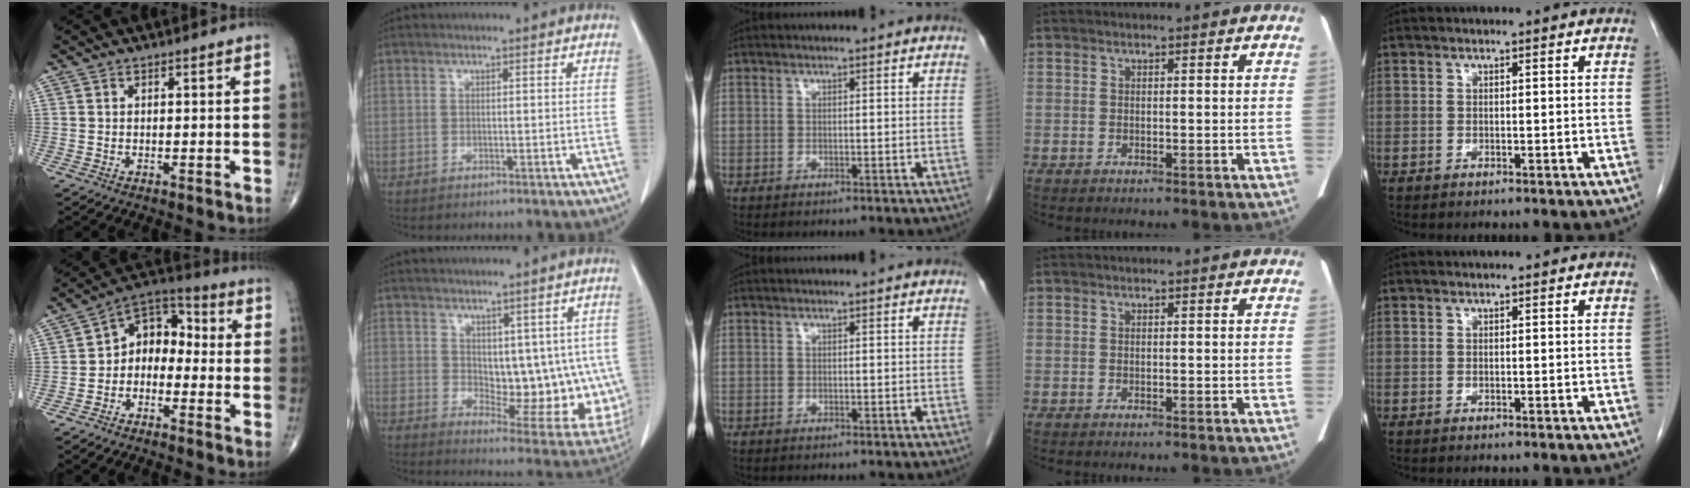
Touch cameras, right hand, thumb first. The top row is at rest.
{"thumb": {"total": 9.0, "force": [-1.7, 6.7, 5.8], "torque": [-0.058, 0.050, -0.050]}, "index": {"total": 13.1, "force": [1.6, 6.8, 11.1], "torque": [-0.130, -0.010, 0.042]}}